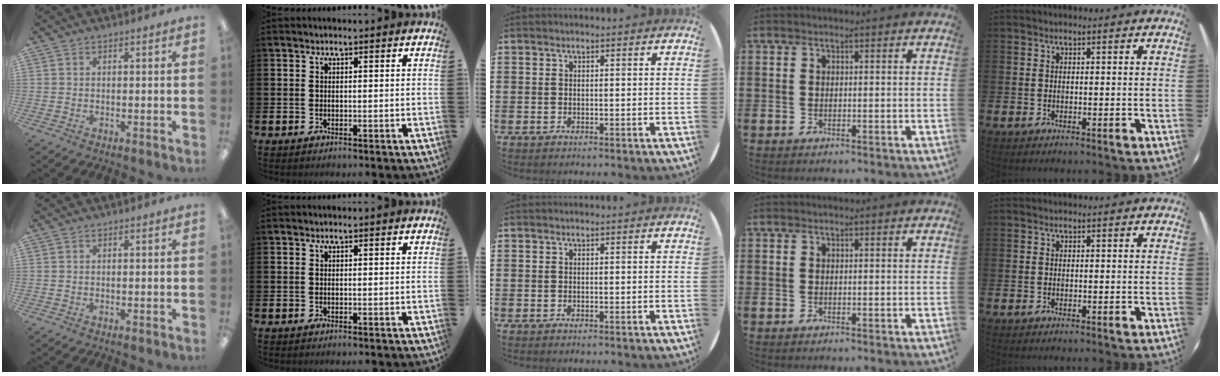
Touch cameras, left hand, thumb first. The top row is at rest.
{}